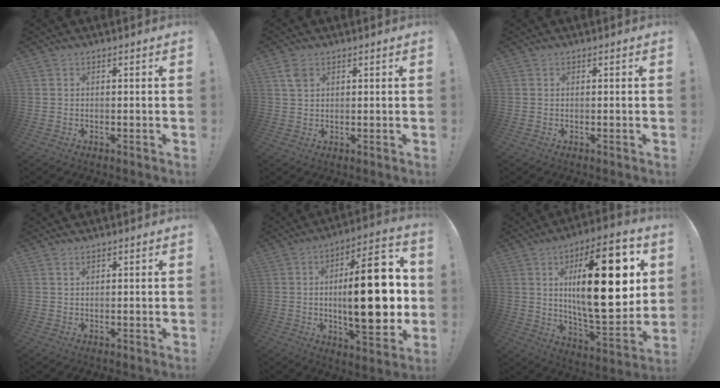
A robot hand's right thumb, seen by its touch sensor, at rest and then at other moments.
{"total": 3.6, "force": [1.9, 2.1, 2.2], "torque": [-0.031, -0.001, 0.034]}
{"total": 0.0}
{"total": 1.1, "force": [0.9, 0.5, 0.5], "torque": [-0.004, -0.001, 0.015]}
{"total": 25.0, "force": [0.3, 8.1, 23.6], "torque": [-0.370, -0.005, 0.002]}
{"total": 28.2, "force": [6.5, 10.0, 25.6], "torque": [-0.412, -0.030, 0.098]}